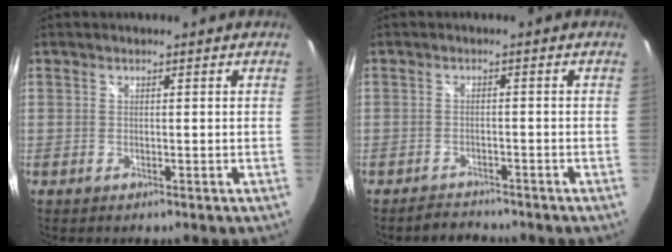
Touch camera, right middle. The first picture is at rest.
{"total": 3.1, "force": [-2.9, 1.1, 0.1], "torque": [-0.014, 0.002, -0.047]}